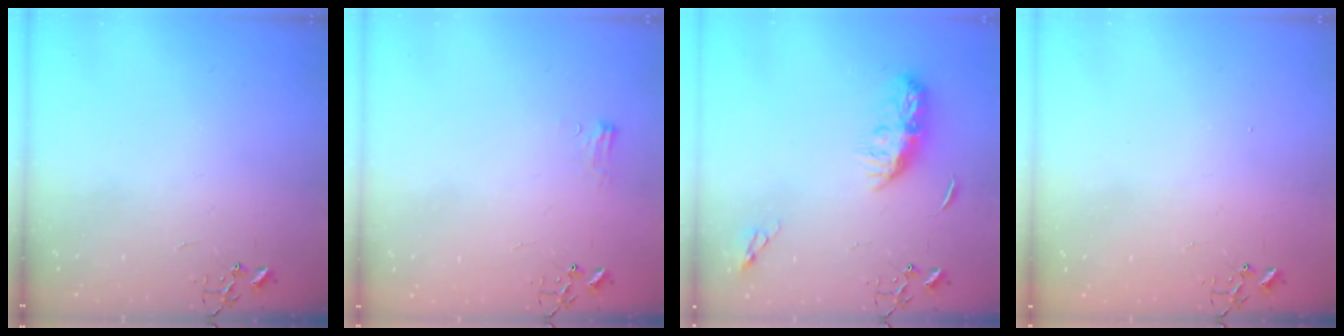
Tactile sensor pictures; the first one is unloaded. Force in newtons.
{"total": 5.5, "press": 5.5, "slide": 0.7}
{"total": 9.8, "press": 9.8, "slide": 0.5}
{"total": 1.3, "press": 1.2, "slide": 0.1}